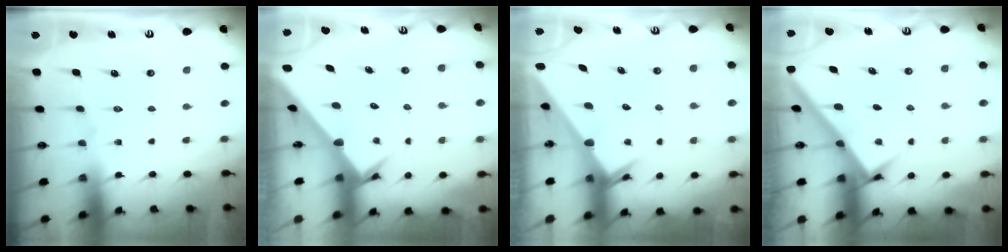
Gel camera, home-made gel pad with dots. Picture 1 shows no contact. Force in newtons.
{"total": 3.0, "press": 3.0, "slide": 0.3}
{"total": 2.4, "press": 2.4, "slide": 0.1}
{"total": 2.9, "press": 2.8, "slide": 0.2}